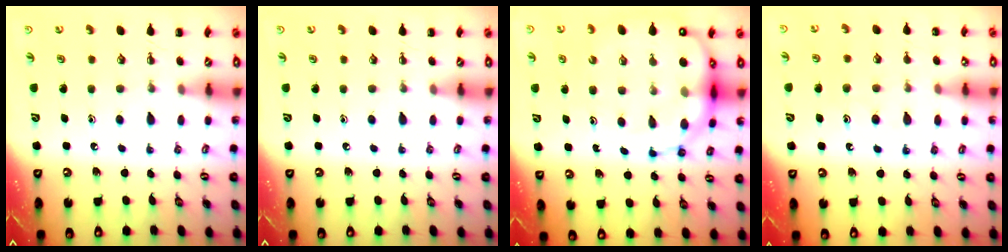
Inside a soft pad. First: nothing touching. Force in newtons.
{"total": 0.0}
{"total": 18.1, "press": 17.5, "slide": 4.5}
{"total": 10.6, "press": 10.6, "slide": 0.7}